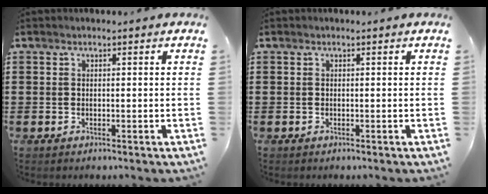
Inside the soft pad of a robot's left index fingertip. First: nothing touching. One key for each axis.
{"total": 0.0}